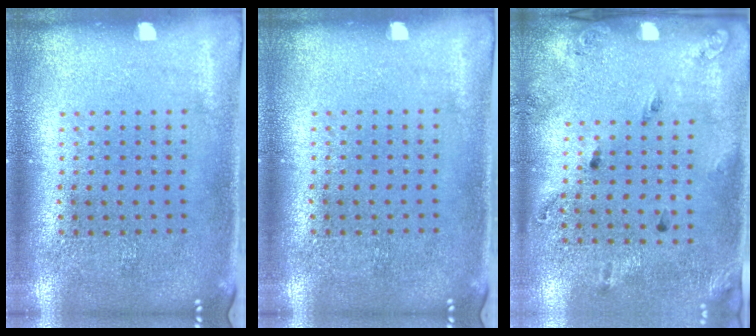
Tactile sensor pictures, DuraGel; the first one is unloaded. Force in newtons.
{"total": 0.0}
{"total": 1.8, "press": 1.0, "slide": 1.5}